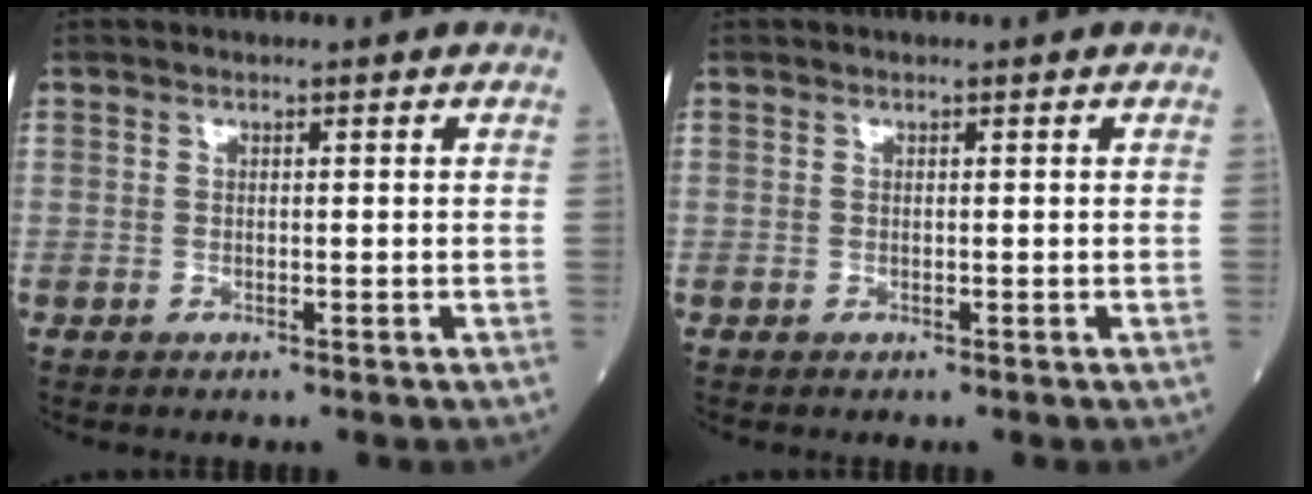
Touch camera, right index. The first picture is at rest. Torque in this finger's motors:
{"motor_torque": [0.00, 0.00, 0.02, -0.01]}